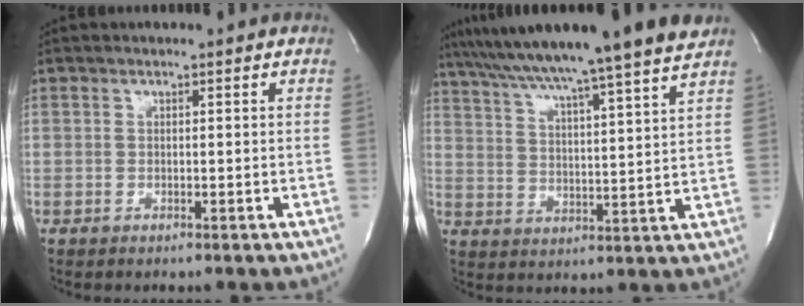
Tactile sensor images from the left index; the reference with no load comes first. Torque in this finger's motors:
{"motor_torque": [0.55, -0.65, 0.91, 0.21]}